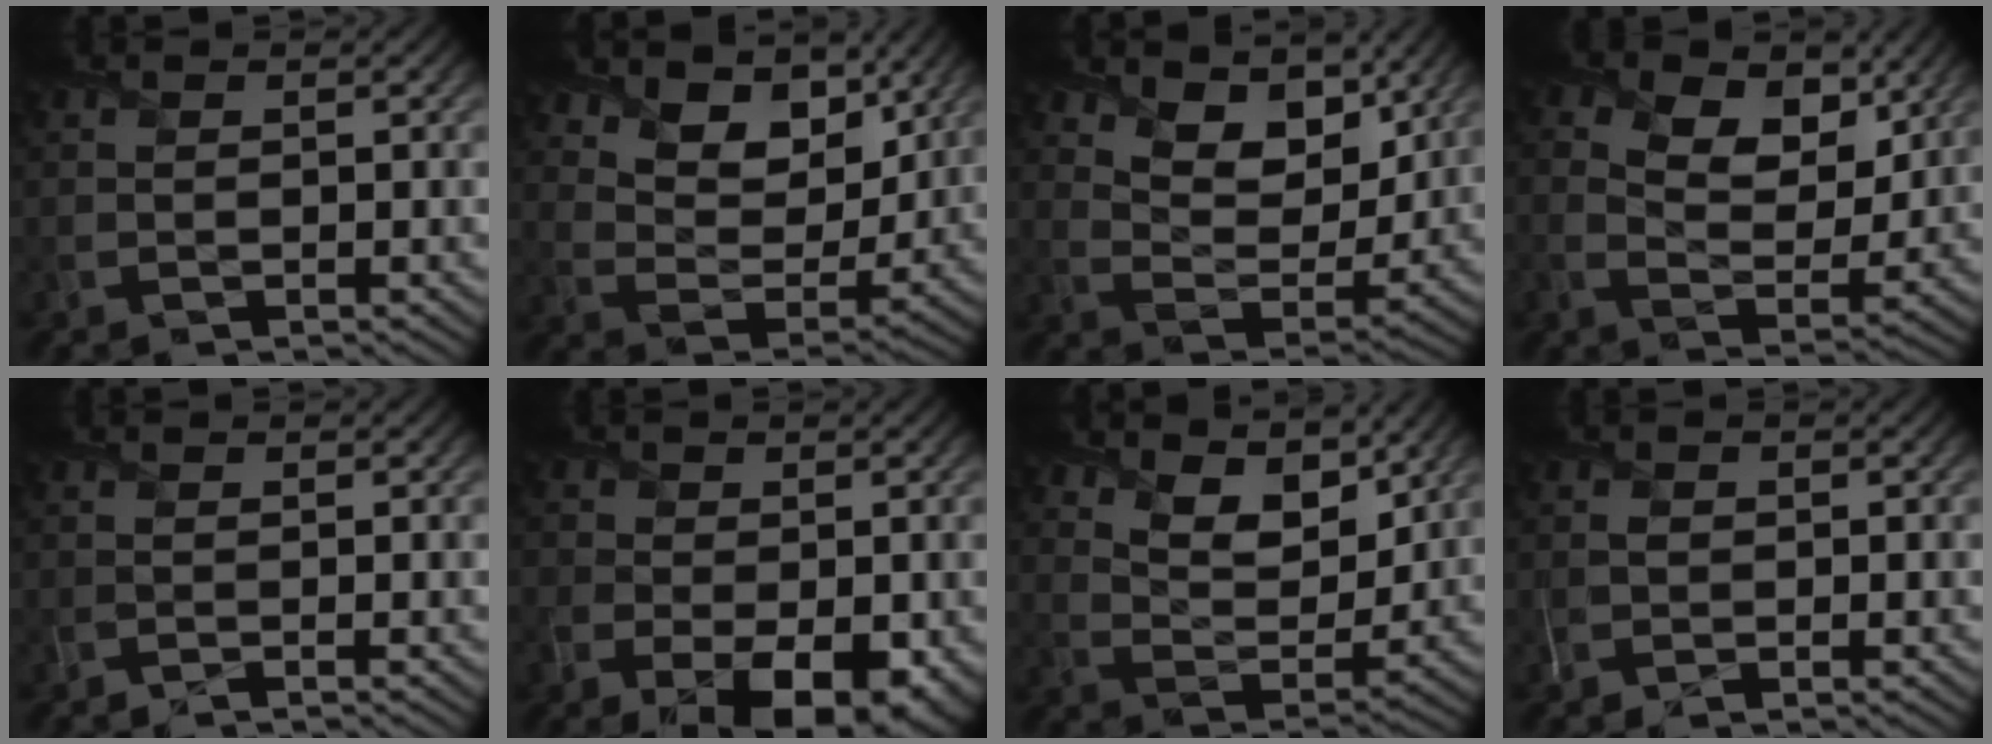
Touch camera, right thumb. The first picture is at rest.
{"total": 10.2, "force": [6.5, 5.8, 5.3], "torque": [-0.114, -0.008, 0.105]}
{"total": 9.1, "force": [5.8, 4.6, 5.2], "torque": [-0.107, -0.011, 0.092]}
{"total": 8.7, "force": [3.6, 5.1, 6.1], "torque": [-0.122, -0.002, 0.050]}
{"total": 0.5, "force": [-0.1, -0.1, 0.5], "torque": [-0.012, 0.001, -0.004]}
{"total": 10.8, "force": [-3.9, 6.5, 7.7], "torque": [-0.136, -0.041, -0.045]}
{"total": 10.3, "force": [7.3, 4.3, 5.8], "torque": [-0.119, -0.014, 0.121]}
{"total": 1.5, "force": [-0.1, 1.0, 1.1], "torque": [-0.024, 0.000, -0.001]}